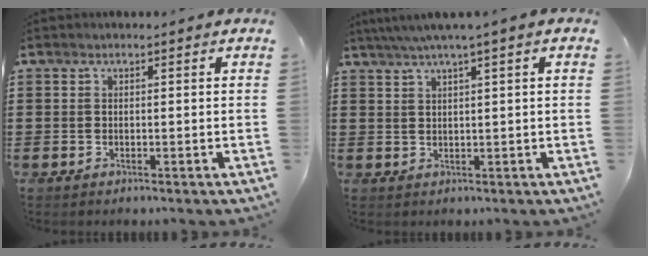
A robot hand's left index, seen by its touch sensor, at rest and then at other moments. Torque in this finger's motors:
{"motor_torque": [2.14, 0.00, 0.61, 0.08]}